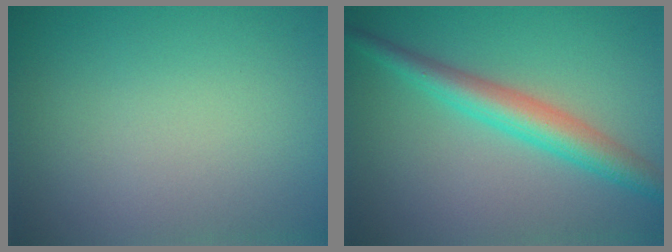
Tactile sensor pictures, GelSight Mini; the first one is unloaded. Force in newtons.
{"total": 4.3, "press": 4.3, "slide": 0.0}